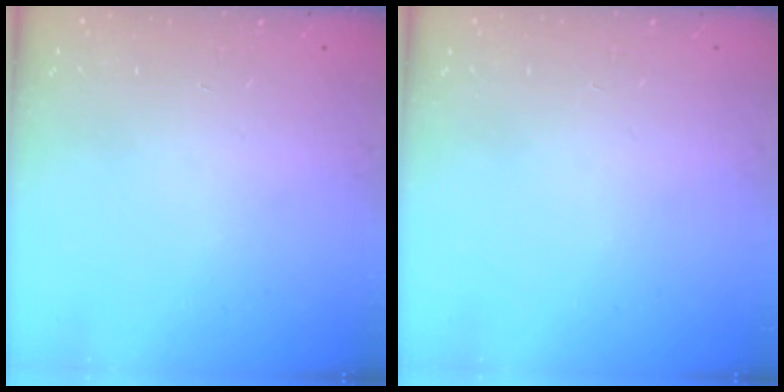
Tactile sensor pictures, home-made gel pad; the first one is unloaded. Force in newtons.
{"total": 0.0}